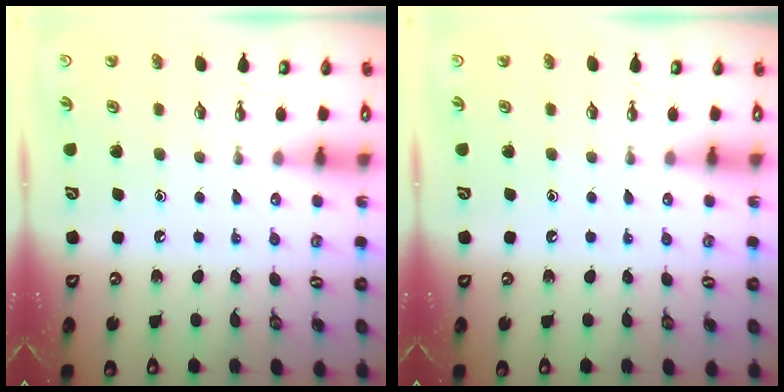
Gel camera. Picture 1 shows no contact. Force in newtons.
{"total": 0.0}